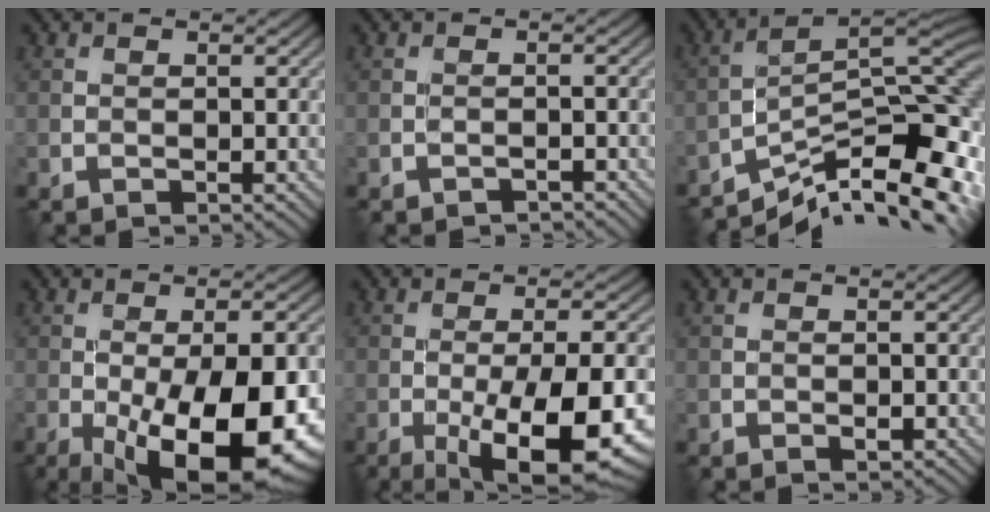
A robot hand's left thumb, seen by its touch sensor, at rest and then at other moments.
{"total": 1.4, "force": [-1.4, 0.2, 0.3], "torque": [-0.003, 0.002, -0.026]}
{"total": 14.0, "force": [-9.3, 3.7, 9.9], "torque": [-0.169, -0.001, -0.151]}
{"total": 17.8, "force": [-5.8, 6.8, 15.4], "torque": [-0.220, -0.025, -0.064]}
{"total": 14.2, "force": [-5.7, 4.3, 12.3], "torque": [-0.175, -0.011, -0.075]}
{"total": 0.7, "force": [-0.3, 0.3, 0.5], "torque": [-0.009, -0.001, -0.004]}